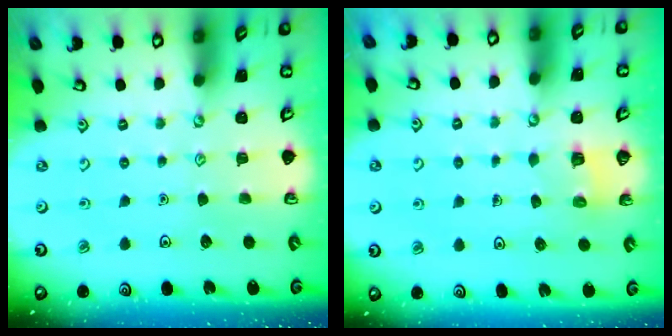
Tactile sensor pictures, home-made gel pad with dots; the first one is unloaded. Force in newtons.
{"total": 3.7, "press": 3.7, "slide": 0.2}